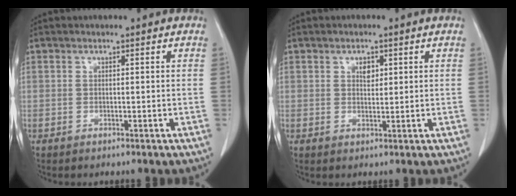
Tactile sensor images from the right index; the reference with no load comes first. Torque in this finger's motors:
{"motor_torque": [0.02, 0.02, 0.01, 0.01]}